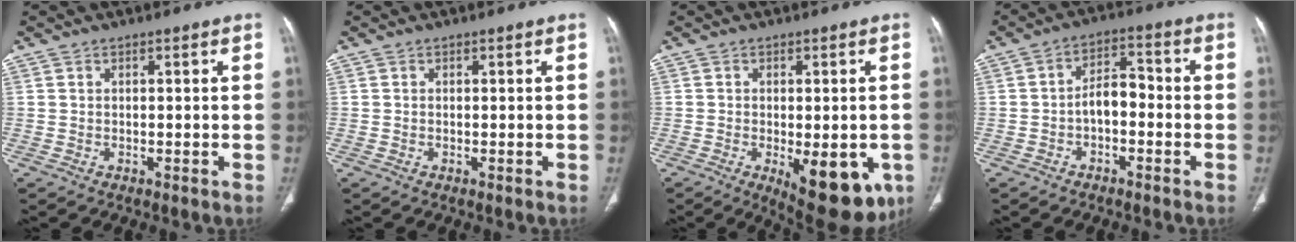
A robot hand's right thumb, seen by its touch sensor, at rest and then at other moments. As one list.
[{"total": 0.0}, {"total": 13.8, "force": [-4.7, 5.9, 11.6], "torque": [-0.126, -0.009, -0.046]}, {"total": 5.6, "force": [-1.6, 3.3, 4.2], "torque": [-0.058, 0.035, -0.035]}]